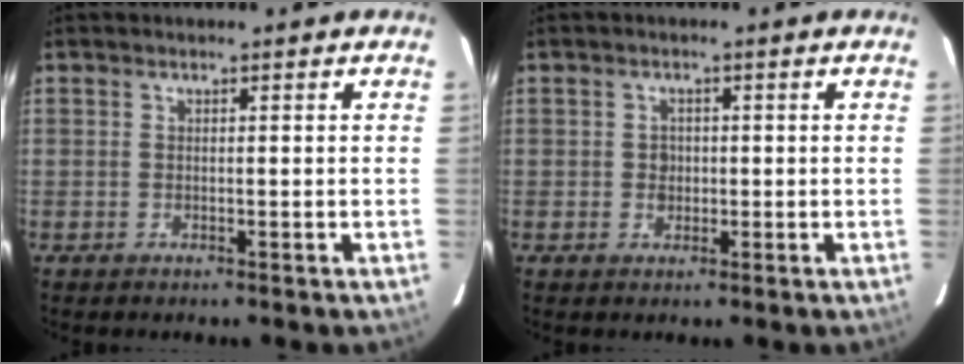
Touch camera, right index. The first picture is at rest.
{"total": 1.8, "force": [-0.1, 1.5, 0.9], "torque": [-0.014, 0.003, 0.001]}